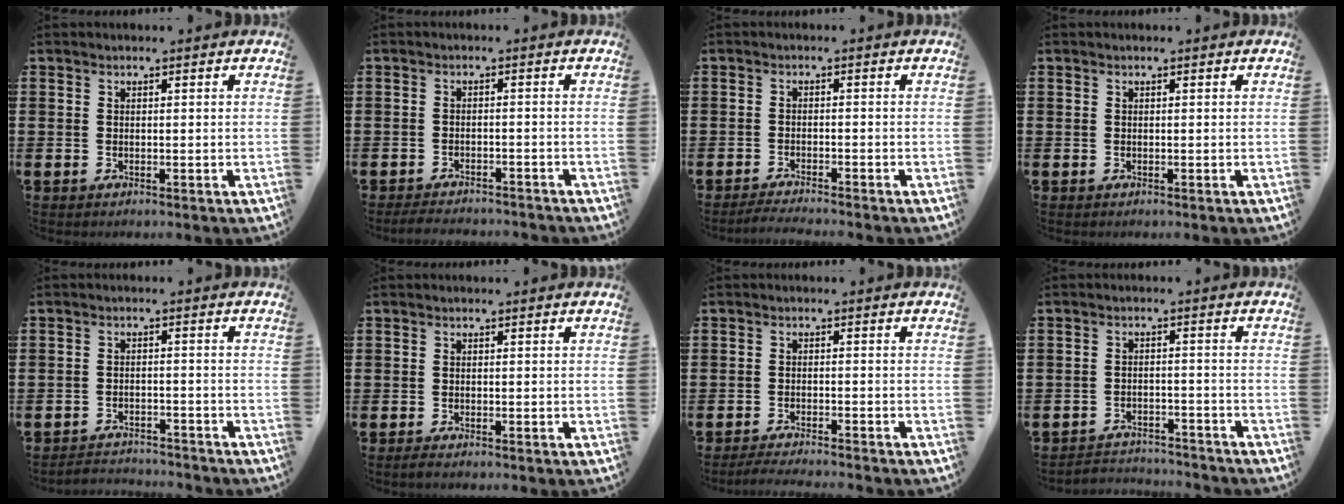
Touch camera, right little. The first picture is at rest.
{"total": 2.1, "force": [-2.1, 0.1, 0.3], "torque": [-0.008, 0.004, -0.044]}
{"total": 1.7, "force": [-1.6, -0.1, 0.5], "torque": [-0.008, 0.002, -0.031]}
{"total": 0.0}
{"total": 2.4, "force": [-2.4, 0.1, -0.3], "torque": [-0.004, 0.002, -0.054]}
{"total": 0.6, "force": [-0.4, 0.1, 0.5], "torque": [-0.009, -0.002, -0.007]}
{"total": 1.9, "force": [-1.8, -0.2, 0.5], "torque": [-0.009, 0.003, -0.036]}
{"total": 2.7, "force": [-2.7, 0.2, -0.2], "torque": [-0.005, 0.001, -0.059]}